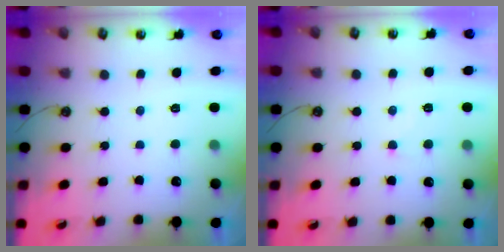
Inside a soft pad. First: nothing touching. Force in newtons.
{"total": 0.6, "press": 0.1, "slide": 0.5}